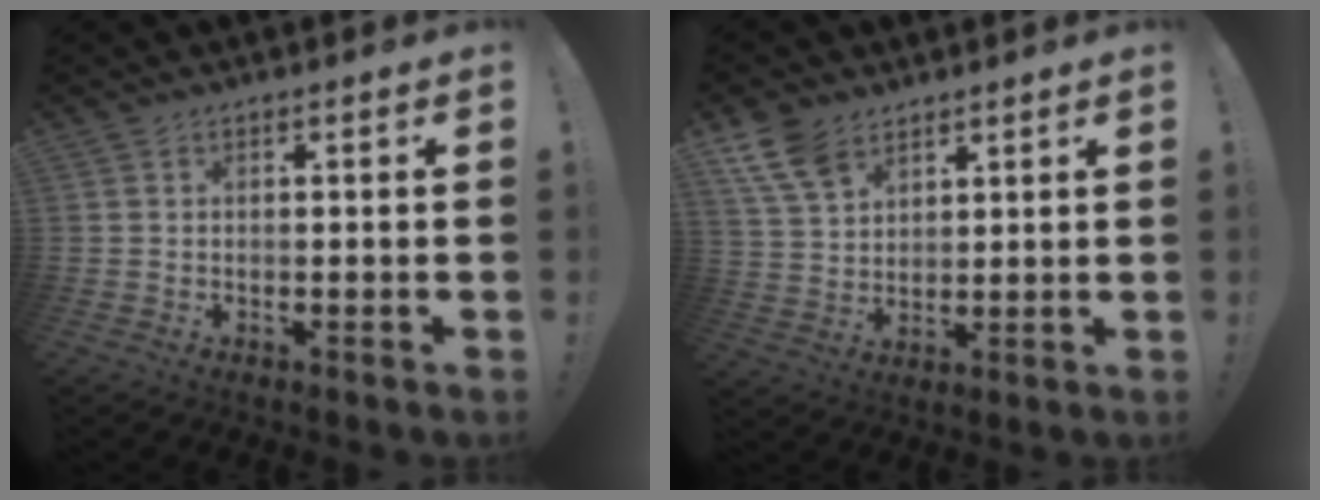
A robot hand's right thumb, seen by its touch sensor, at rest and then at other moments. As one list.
[{"total": 10.0, "force": [6.7, 6.0, 4.4], "torque": [-0.084, -0.029, 0.133]}]